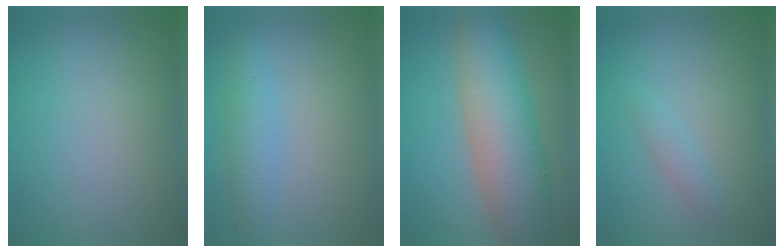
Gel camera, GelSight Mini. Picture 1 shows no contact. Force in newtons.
{"total": 2.8, "press": 2.8, "slide": 0.0}
{"total": 8.4, "press": 8.4, "slide": 0.3}
{"total": 1.3, "press": 1.3, "slide": 0.0}